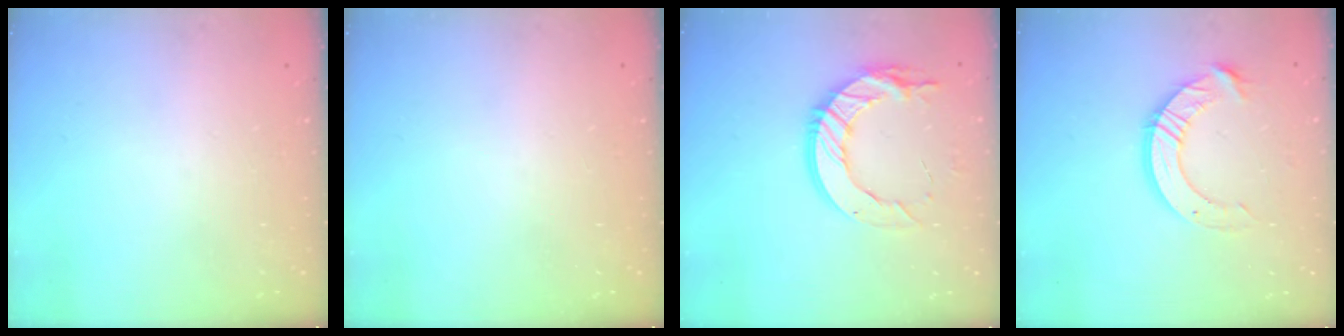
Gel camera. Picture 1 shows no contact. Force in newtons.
{"total": 0.0}
{"total": 14.6, "press": 14.5, "slide": 0.9}
{"total": 10.1, "press": 10.1, "slide": 0.9}